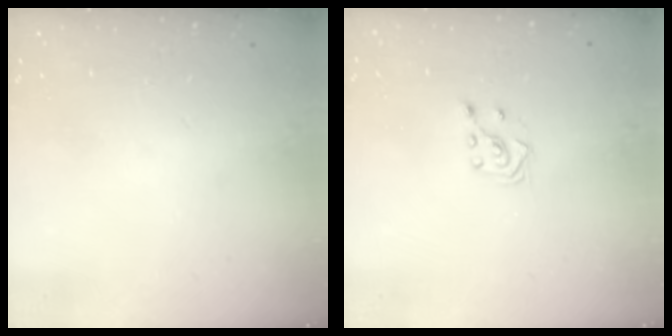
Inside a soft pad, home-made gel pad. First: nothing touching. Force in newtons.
{"total": 3.1, "press": 3.0, "slide": 0.7}